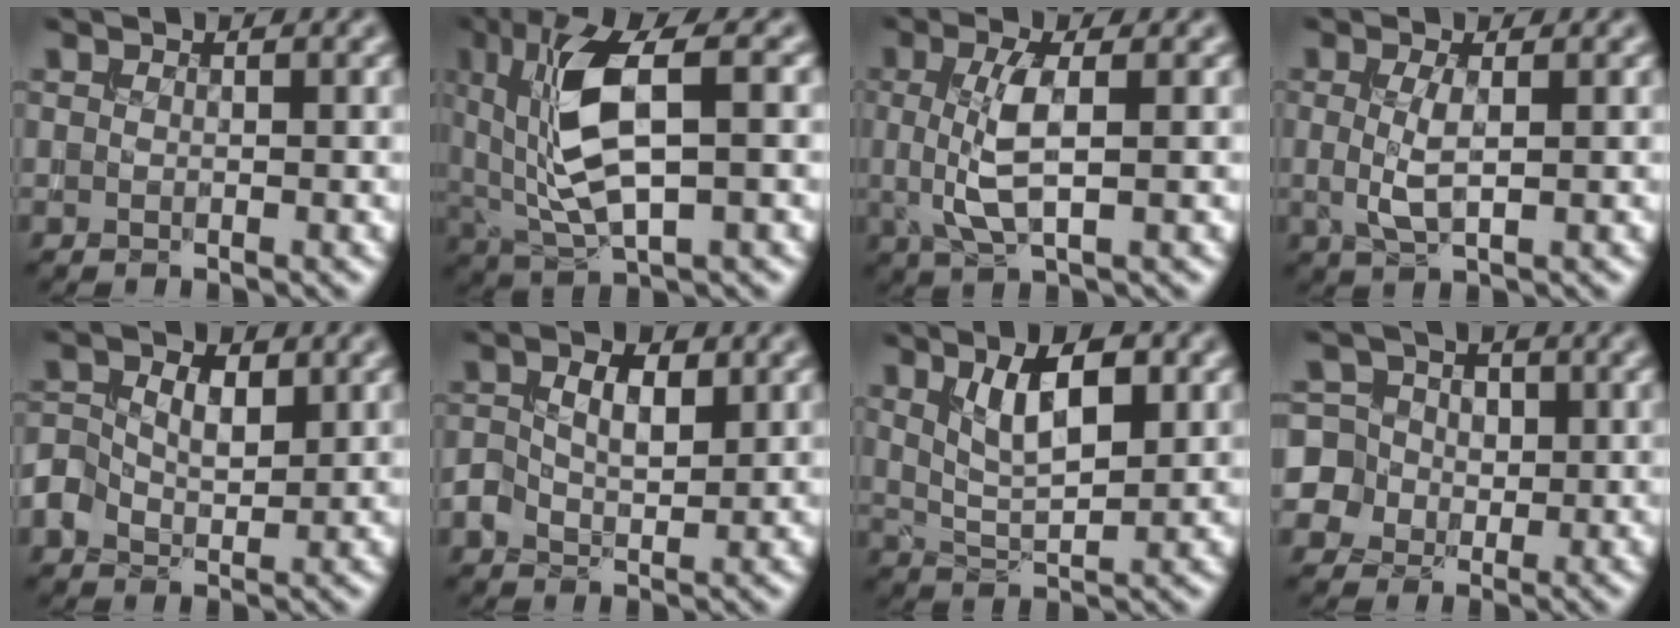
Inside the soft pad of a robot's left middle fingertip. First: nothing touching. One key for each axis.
{"total": 8.6, "fx": 1.5, "fy": 3.1, "fz": 7.9, "tx": -0.167, "ty": -0.004, "tz": 0.031}
{"total": 4.2, "fx": 0.0, "fy": 1.2, "fz": 4.1, "tx": -0.090, "ty": 0.002, "tz": 0.002}
{"total": 2.4, "fx": 0.0, "fy": 0.5, "fz": 2.4, "tx": -0.054, "ty": 0.000, "tz": 0.000}
{"total": 4.0, "fx": 0.2, "fy": 2.8, "fz": 2.8, "tx": -0.053, "ty": 0.004, "tz": 0.006}
{"total": 3.2, "fx": 0.4, "fy": 1.9, "fz": 2.6, "tx": -0.051, "ty": 0.004, "tz": 0.006}
{"total": 5.7, "fx": 2.0, "fy": 2.1, "fz": 4.9, "tx": -0.089, "ty": 0.003, "tz": 0.036}
{"total": 8.4, "fx": 1.0, "fy": 8.0, "fz": 2.5, "tx": -0.067, "ty": 0.041, "tz": 0.003}